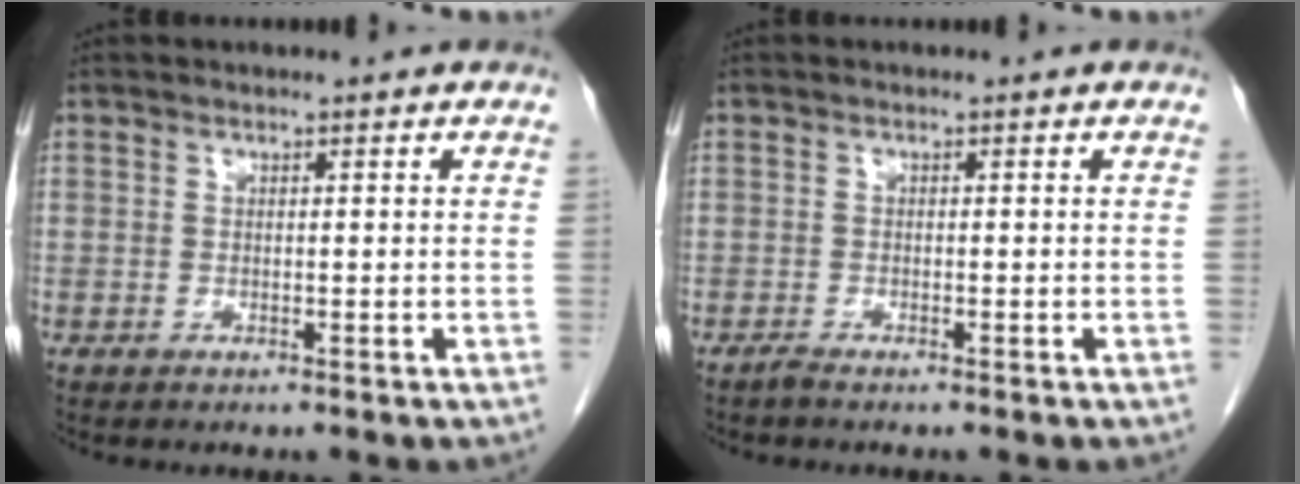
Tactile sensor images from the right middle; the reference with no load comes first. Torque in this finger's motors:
{"motor_torque": [-0.41, 0.02, 0.02, -0.01]}